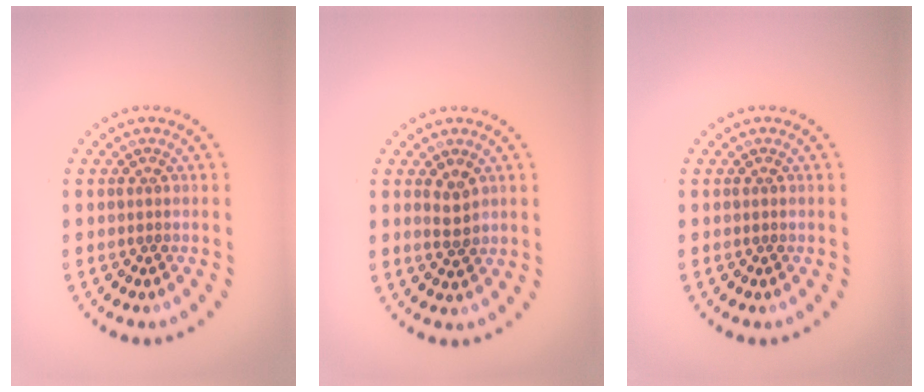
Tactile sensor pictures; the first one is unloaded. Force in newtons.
{"total": 1.9, "press": 1.8, "slide": 0.6}
{"total": 0.0}